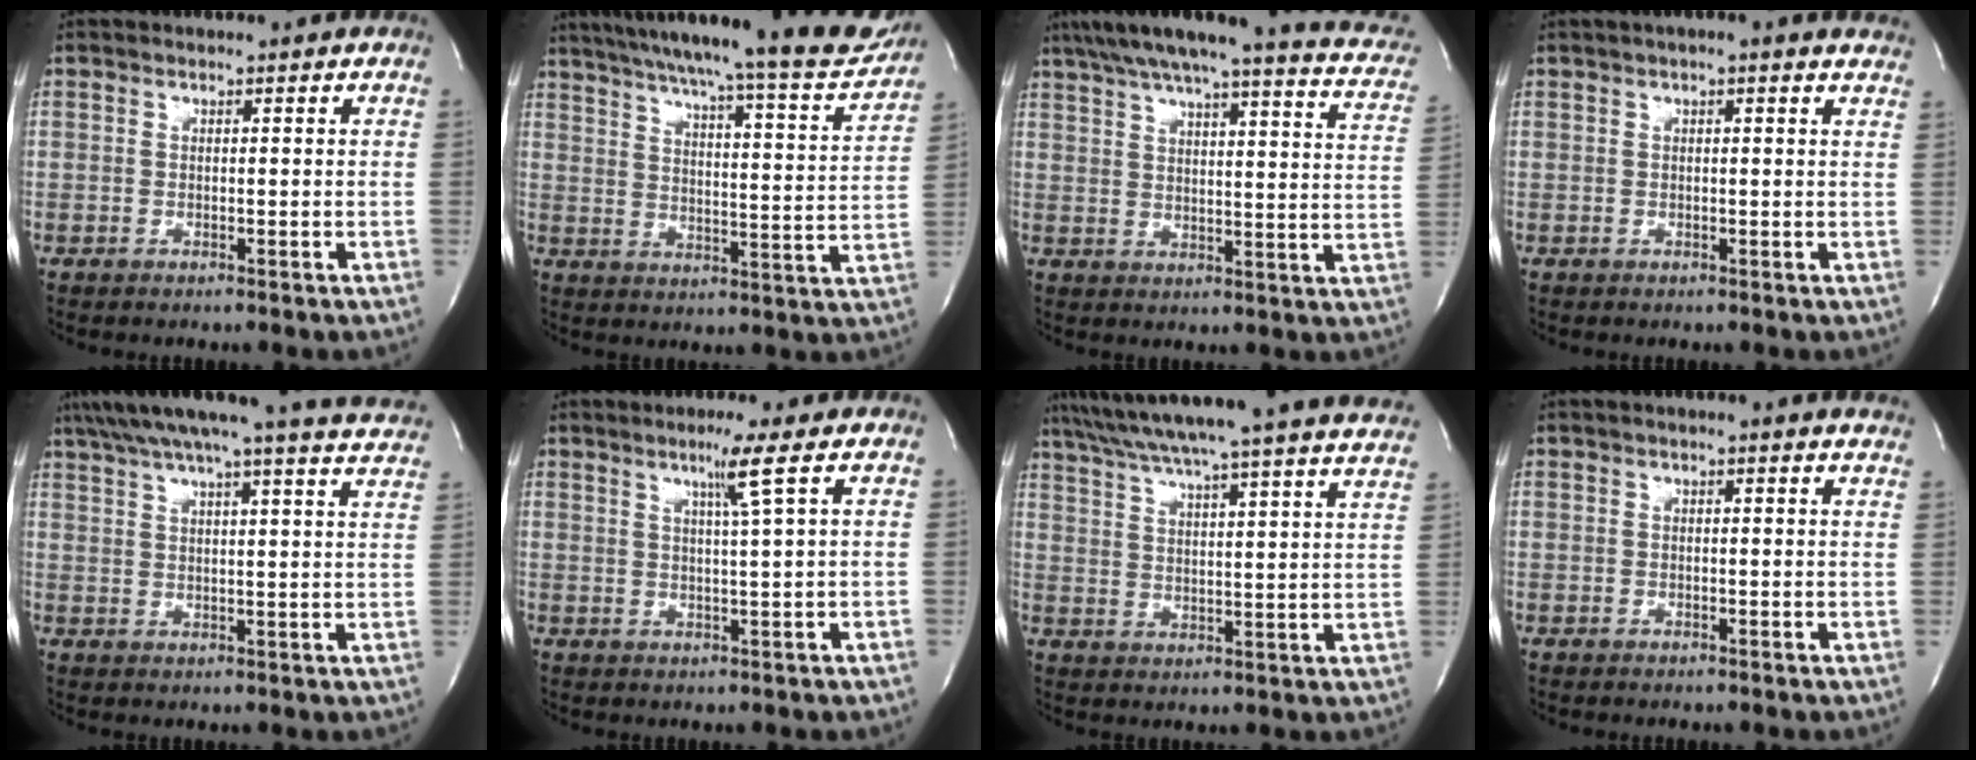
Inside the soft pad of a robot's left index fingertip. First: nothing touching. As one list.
[{"total": 22.8, "force": [20.5, 1.0, 9.9], "torque": [-0.155, -0.046, 0.266]}, {"total": 21.7, "force": [17.6, 3.0, 12.3], "torque": [-0.174, -0.001, 0.208]}, {"total": 4.8, "force": [3.6, 0.7, 3.1], "torque": [-0.041, 0.015, 0.032]}, {"total": 24.5, "force": [22.2, 0.3, 10.4], "torque": [-0.171, -0.028, 0.275]}, {"total": 4.0, "force": [1.9, -1.4, 3.2], "torque": [-0.061, -0.011, 0.039]}, {"total": 30.1, "force": [27.4, -0.8, 12.5], "torque": [-0.208, -0.048, 0.349]}, {"total": 3.1, "force": [2.6, -0.1, 1.6], "torque": [-0.021, 0.003, 0.017]}]